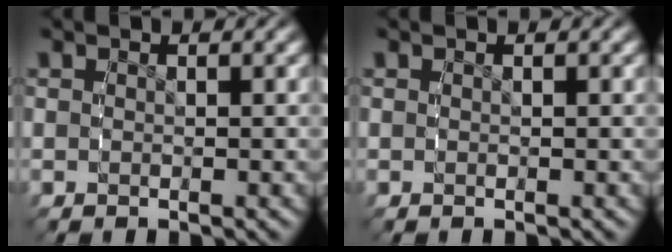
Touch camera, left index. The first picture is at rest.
{"total": 0.0}